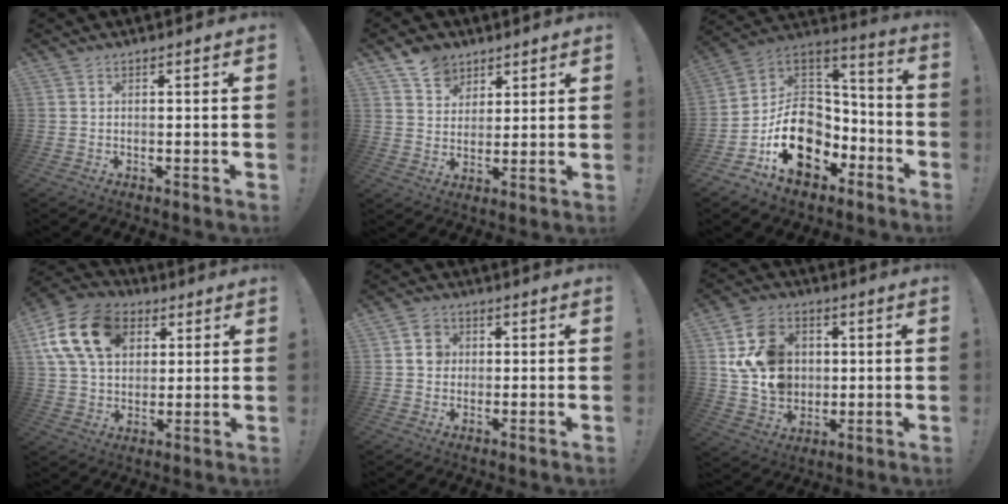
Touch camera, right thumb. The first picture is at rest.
{"total": 8.5, "force": [5.7, 6.0, 1.9], "torque": [-0.023, -0.038, 0.110]}
{"total": 19.6, "force": [-6.8, 15.1, 10.5], "torque": [-0.161, 0.030, -0.093]}
{"total": 19.0, "force": [7.0, 13.6, 11.2], "torque": [-0.194, -0.016, 0.132]}
{"total": 5.4, "force": [0.9, 4.9, 2.1], "torque": [-0.031, 0.009, 0.017]}
{"total": 16.0, "force": [3.1, 13.3, 8.4], "torque": [-0.139, -0.004, 0.071]}